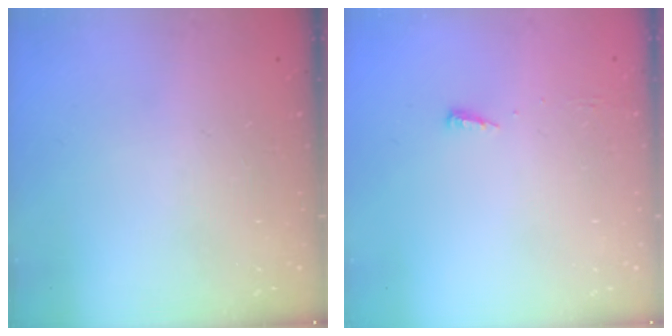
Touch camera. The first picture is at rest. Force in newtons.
{"total": 3.7, "press": 3.7, "slide": 0.5}